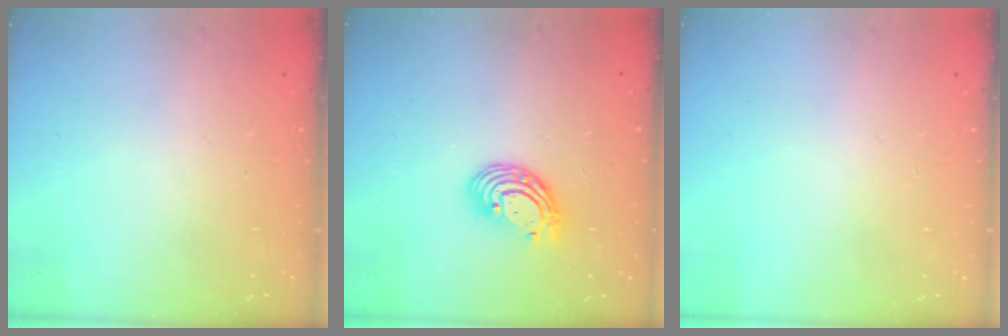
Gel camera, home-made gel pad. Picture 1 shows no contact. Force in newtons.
{"total": 9.3, "press": 9.3, "slide": 1.0}
{"total": 0.0}